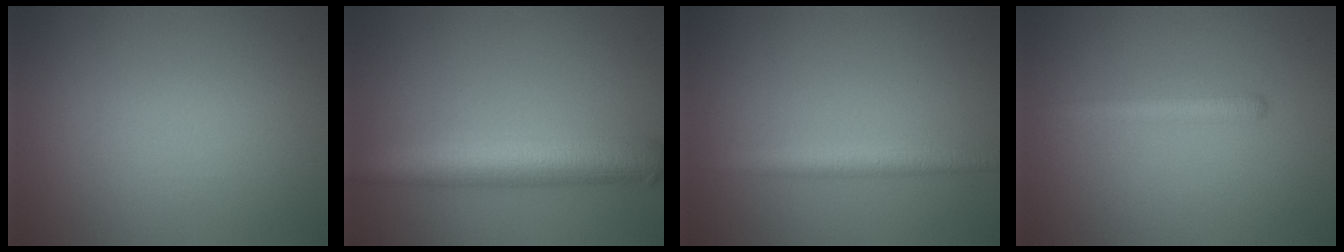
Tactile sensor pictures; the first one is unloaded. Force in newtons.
{"total": 7.1, "press": 7.1, "slide": 0.3}
{"total": 2.5, "press": 2.5, "slide": 0.1}
{"total": 1.7, "press": 1.7, "slide": 0.2}